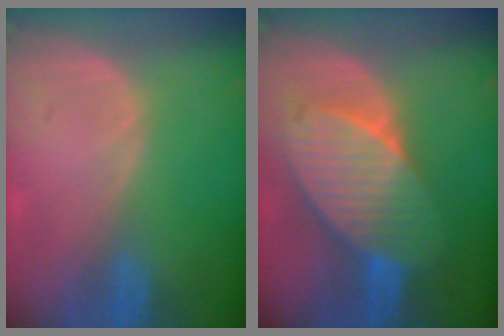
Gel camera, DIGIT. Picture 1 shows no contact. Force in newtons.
{"total": 9.2, "press": 9.2, "slide": 0.4}